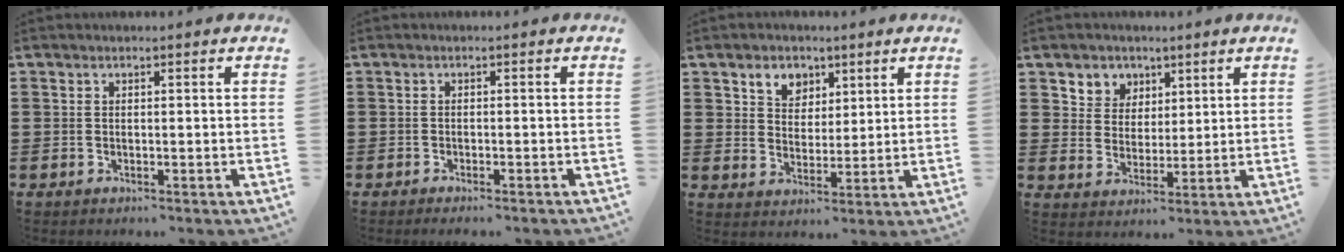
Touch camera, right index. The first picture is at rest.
{"total": 0.9, "force": [-0.8, 0.0, 0.2], "torque": [-0.007, -0.003, -0.016]}
{"total": 4.6, "force": [2.9, 3.4, 1.1], "torque": [-0.030, 0.011, 0.053]}
{"total": 4.7, "force": [2.6, 3.9, -0.2], "torque": [-0.024, 0.003, 0.046]}